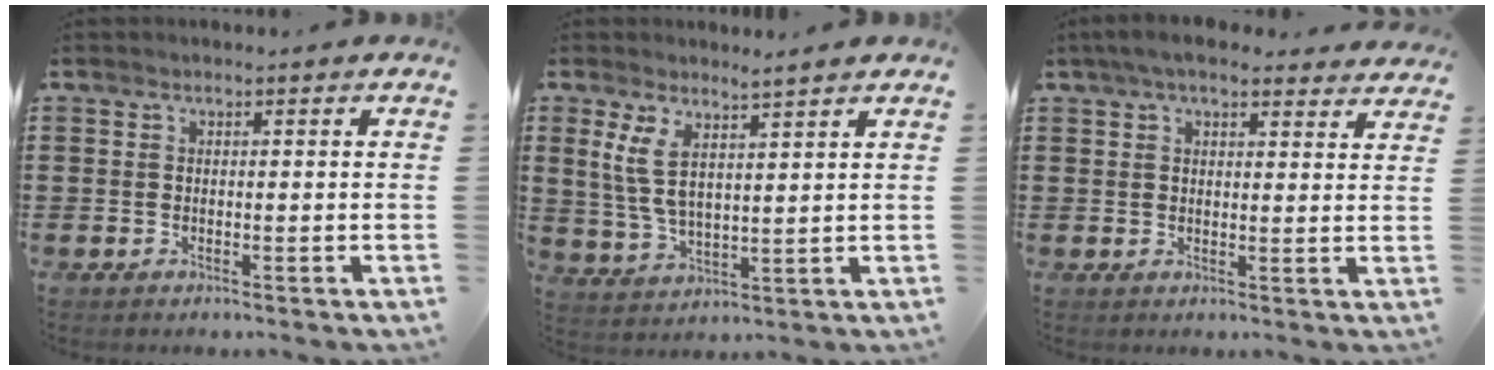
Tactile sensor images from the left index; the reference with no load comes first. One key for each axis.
{"total": 6.0, "fx": 3.7, "fy": 1.7, "fz": 4.4, "tx": -0.113, "ty": -0.012, "tz": 0.061}
{"total": 4.9, "fx": 4.2, "fy": 1.1, "fz": 2.3, "tx": -0.057, "ty": -0.002, "tz": 0.076}